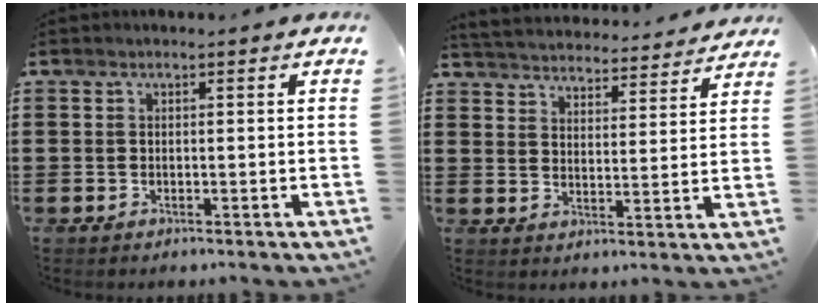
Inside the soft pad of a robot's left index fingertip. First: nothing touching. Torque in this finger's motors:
{"motor_torque": [0.00, -2.14, -0.96, -0.02]}